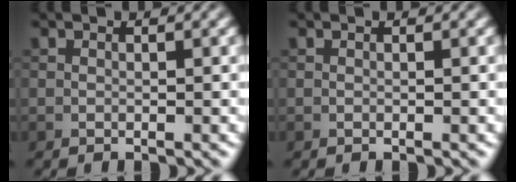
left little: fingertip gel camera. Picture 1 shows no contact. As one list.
[{"total": 0.0}]